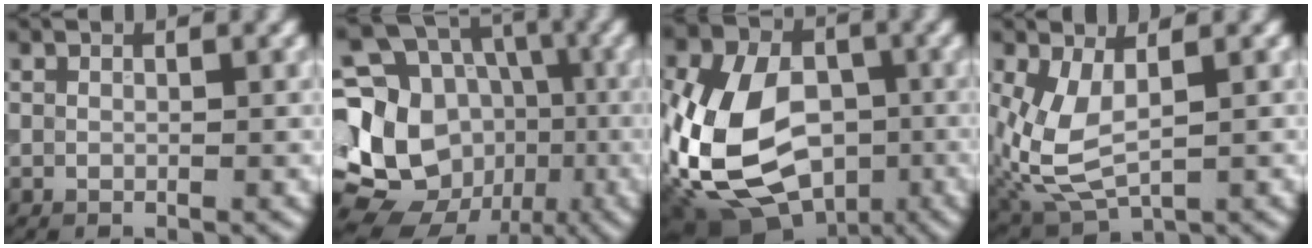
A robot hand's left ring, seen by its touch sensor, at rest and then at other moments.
{"total": 18.3, "force": [-2.5, 15.8, 8.9], "torque": [-0.209, 0.007, -0.049]}
{"total": 16.0, "force": [-3.1, 11.7, 10.5], "torque": [-0.223, -0.011, -0.047]}
{"total": 5.8, "force": [0.2, 3.0, 4.9], "torque": [-0.129, -0.012, 0.011]}